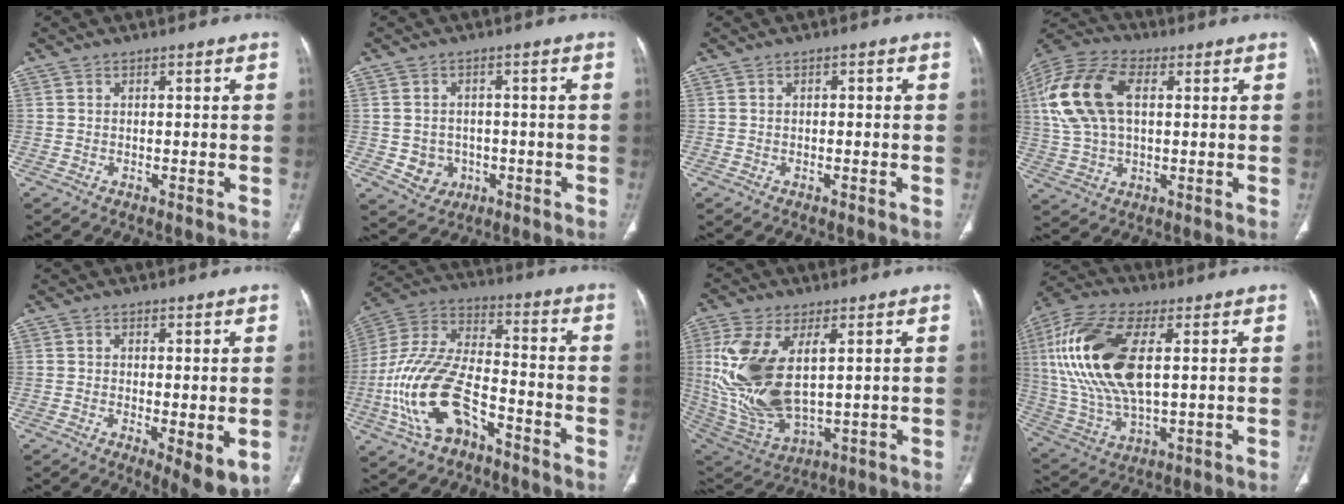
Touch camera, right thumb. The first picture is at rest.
{"total": 5.4, "force": [-1.2, 4.9, 2.0], "torque": [-0.011, 0.009, -0.007]}
{"total": 0.8, "force": [0.1, 0.4, 0.7], "torque": [-0.009, 0.002, -0.001]}
{"total": 17.4, "force": [3.8, 10.1, 13.6], "torque": [-0.292, 0.019, 0.069]}
{"total": 6.6, "force": [-1.2, 2.1, 6.1], "torque": [-0.094, -0.022, -0.016]}
{"total": 18.6, "force": [-7.9, 9.6, 13.9], "torque": [-0.285, 0.053, -0.147]}
{"total": 19.7, "force": [3.2, 9.8, 16.8], "torque": [-0.358, -0.020, 0.079]}
{"total": 21.5, "force": [4.1, 9.9, 18.6], "torque": [-0.405, -0.005, 0.077]}